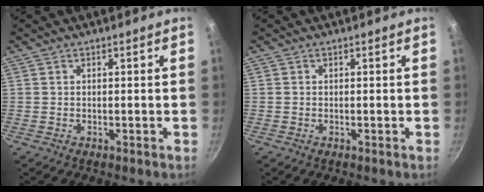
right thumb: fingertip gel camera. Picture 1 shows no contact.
{"total": 0.0}